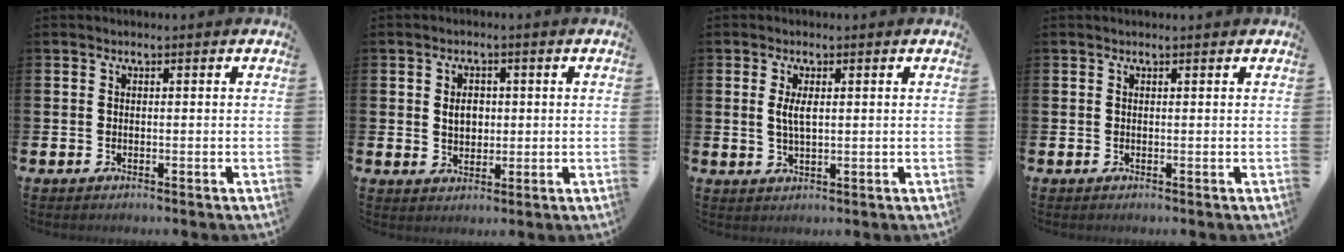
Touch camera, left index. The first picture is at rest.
{"total": 3.2, "force": [0.7, 2.3, 2.1], "torque": [-0.028, 0.005, 0.006]}
{"total": 2.7, "force": [0.8, 1.0, 2.4], "torque": [-0.039, 0.001, 0.010]}
{"total": 0.0}